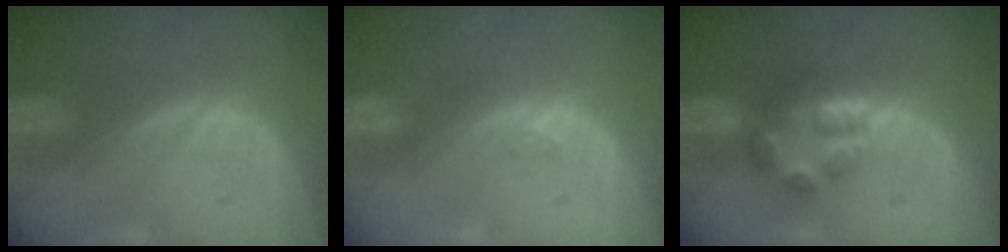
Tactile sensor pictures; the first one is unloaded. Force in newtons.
{"total": 1.4, "press": 1.3, "slide": 0.6}
{"total": 5.9, "press": 5.3, "slide": 2.5}